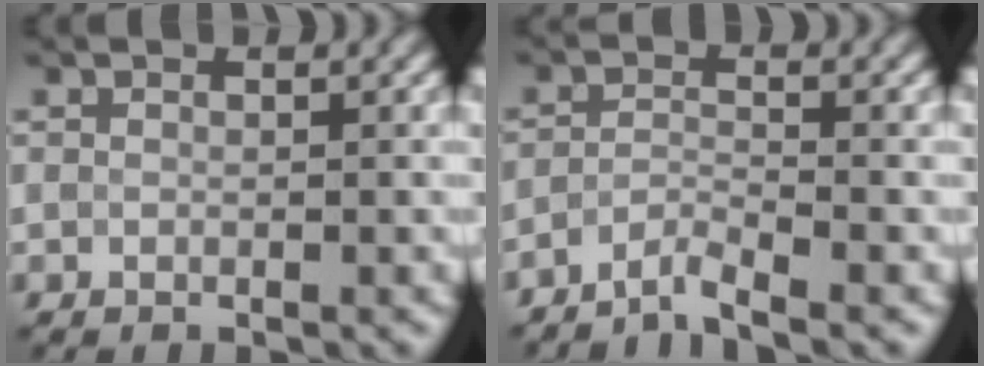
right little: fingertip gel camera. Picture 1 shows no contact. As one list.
[{"total": 2.3, "force": [-2.3, -0.2, 0.1], "torque": [-0.001, -0.001, -0.052]}]